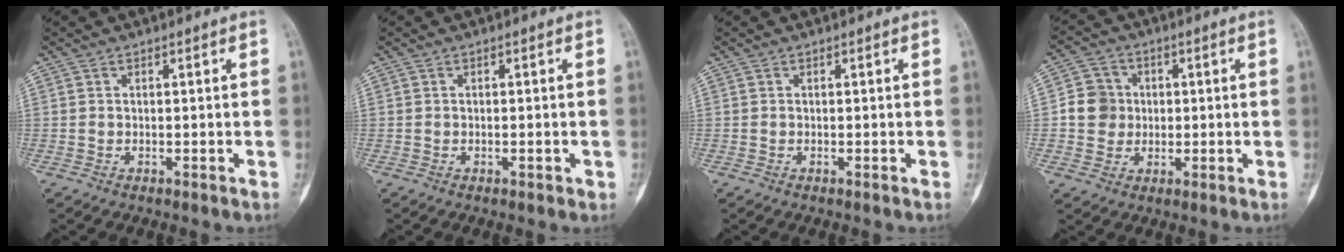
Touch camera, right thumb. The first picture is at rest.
{"total": 0.9, "force": [-0.3, 0.5, 0.7], "torque": [-0.005, 0.003, -0.004]}
{"total": 0.0}
{"total": 6.8, "force": [0.0, 6.4, 2.2], "torque": [-0.005, 0.009, -0.008]}